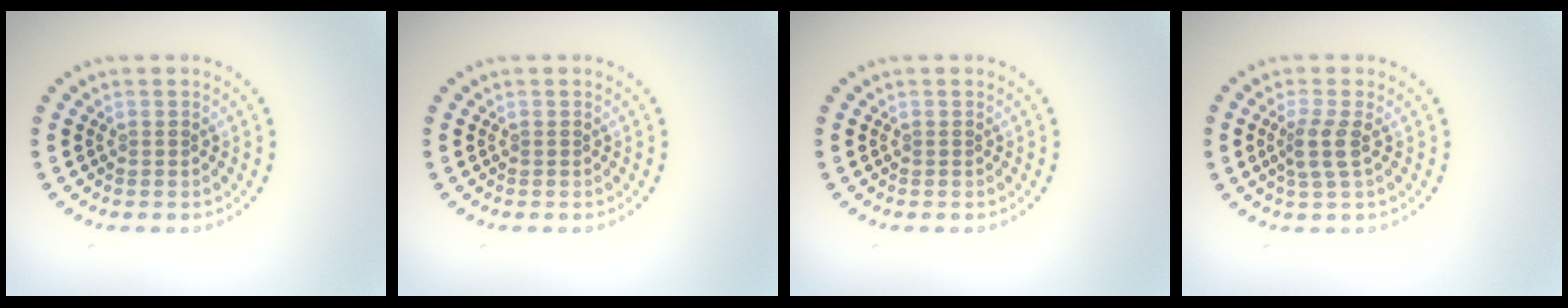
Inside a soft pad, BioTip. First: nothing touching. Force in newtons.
{"total": 0.0}
{"total": 0.0}
{"total": 2.1, "press": 1.7, "slide": 1.2}